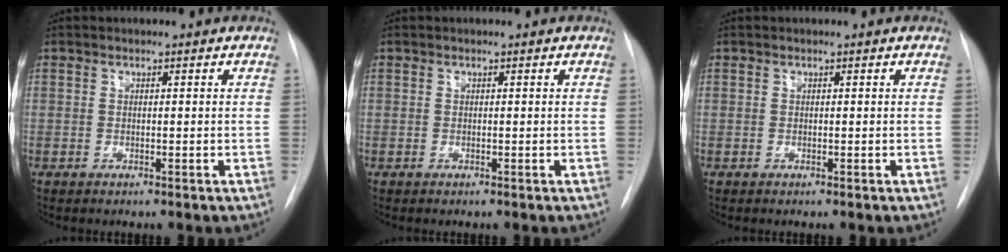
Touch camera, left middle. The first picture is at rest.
{"total": 0.0}
{"total": 0.0}